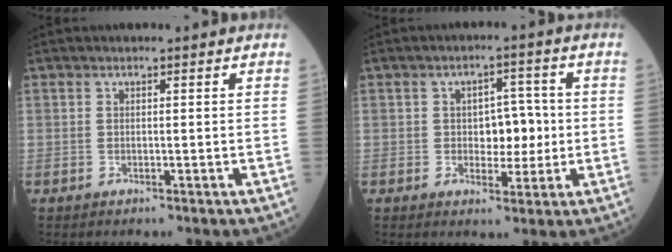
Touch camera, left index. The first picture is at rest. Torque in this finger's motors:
{"motor_torque": [0.24, -0.15, 0.06, 0.03]}